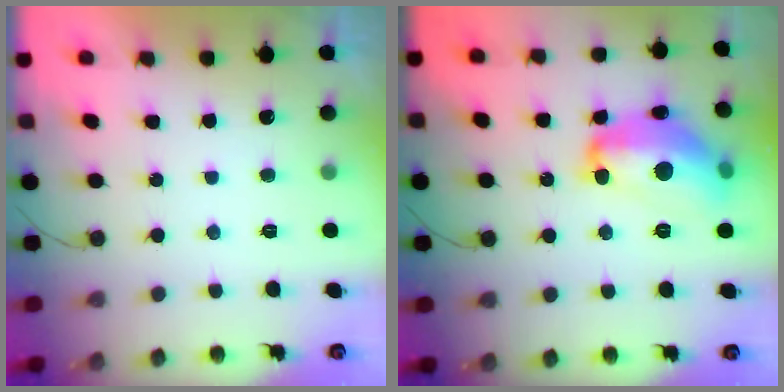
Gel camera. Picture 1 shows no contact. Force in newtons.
{"total": 18.4, "press": 18.4, "slide": 1.2}